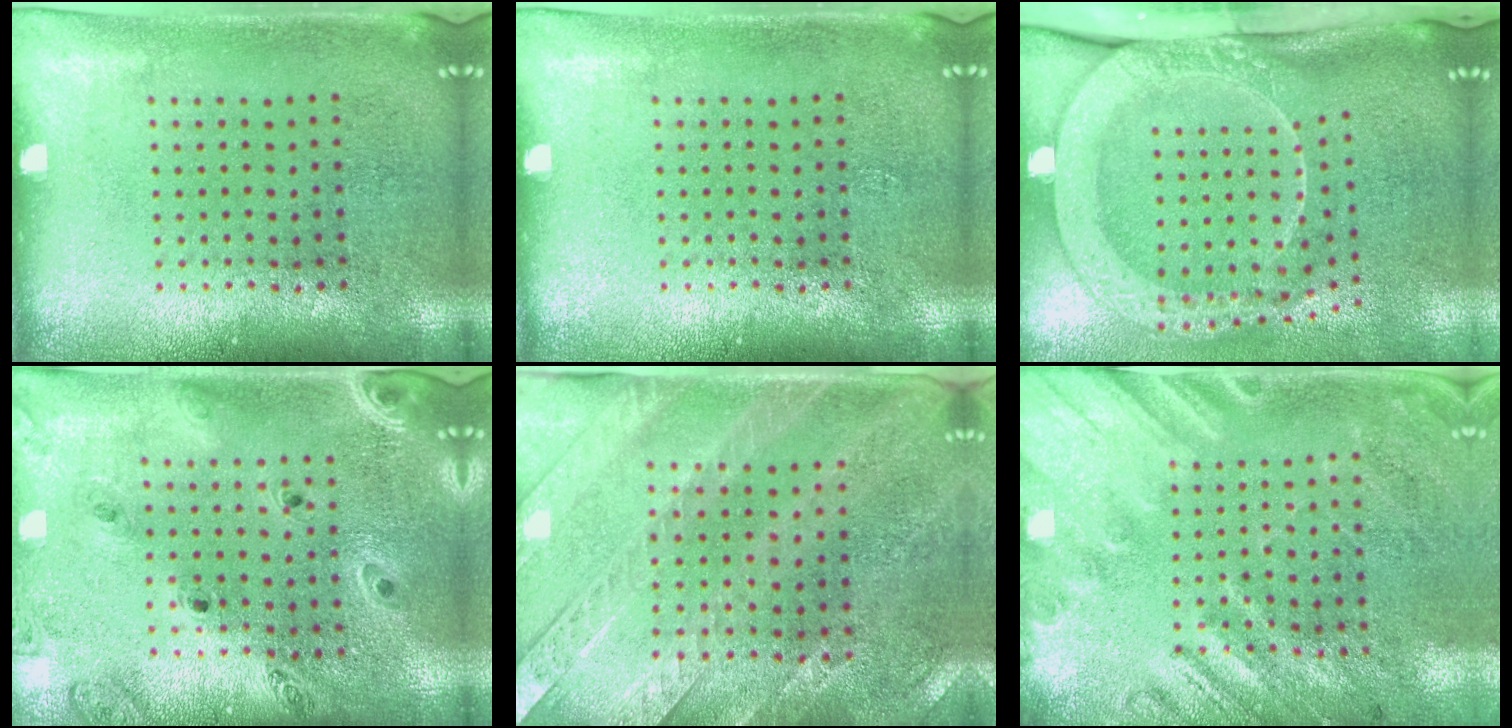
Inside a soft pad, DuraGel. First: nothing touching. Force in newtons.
{"total": 0.0}
{"total": 3.0, "press": 2.1, "slide": 2.1}
{"total": 1.3, "press": 1.3, "slide": 0.1}
{"total": 3.0, "press": 2.7, "slide": 1.4}
{"total": 2.5, "press": 1.8, "slide": 1.7}